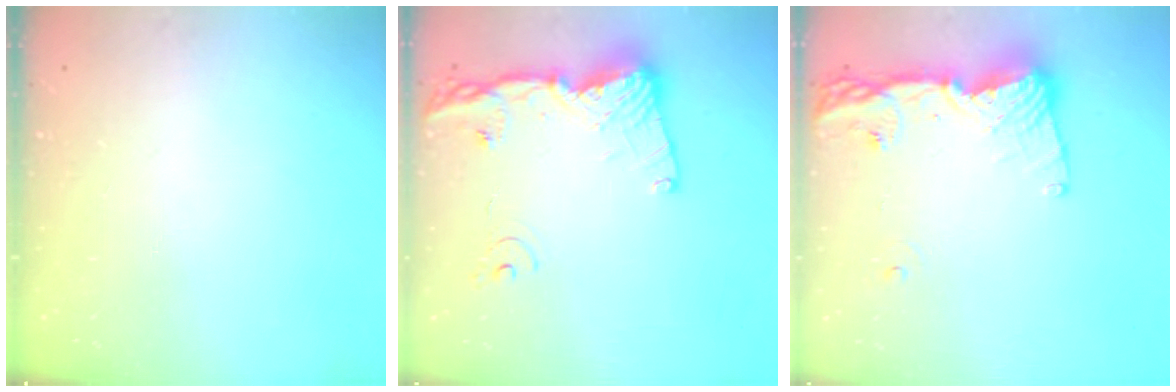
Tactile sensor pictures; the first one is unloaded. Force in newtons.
{"total": 16.7, "press": 16.6, "slide": 1.9}
{"total": 15.2, "press": 15.1, "slide": 1.5}